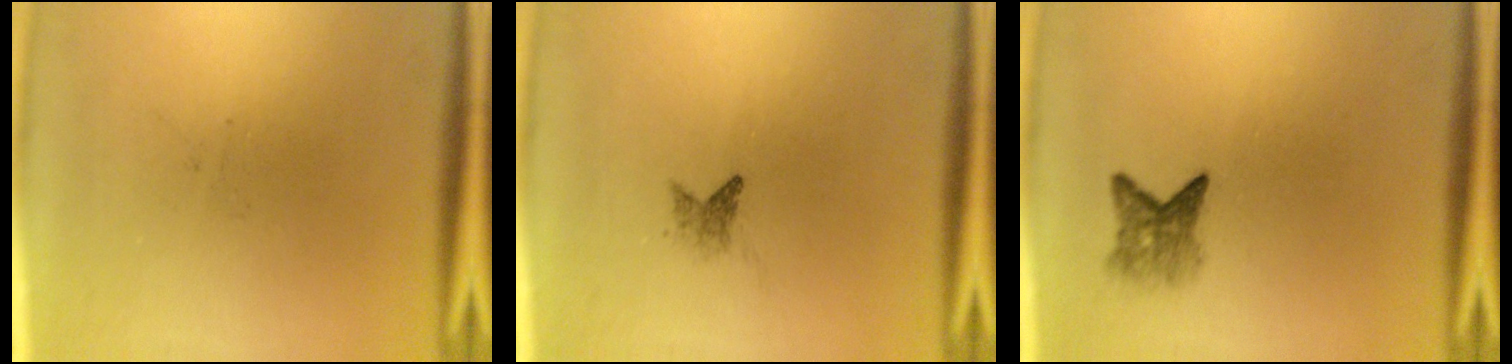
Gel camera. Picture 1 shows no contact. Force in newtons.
{"total": 1.2}
{"total": 3.0}